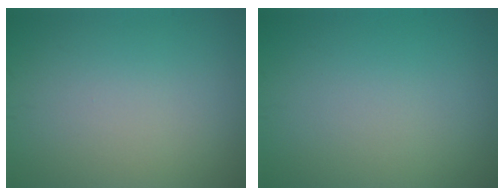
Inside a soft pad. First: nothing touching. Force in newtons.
{"total": 0.0}